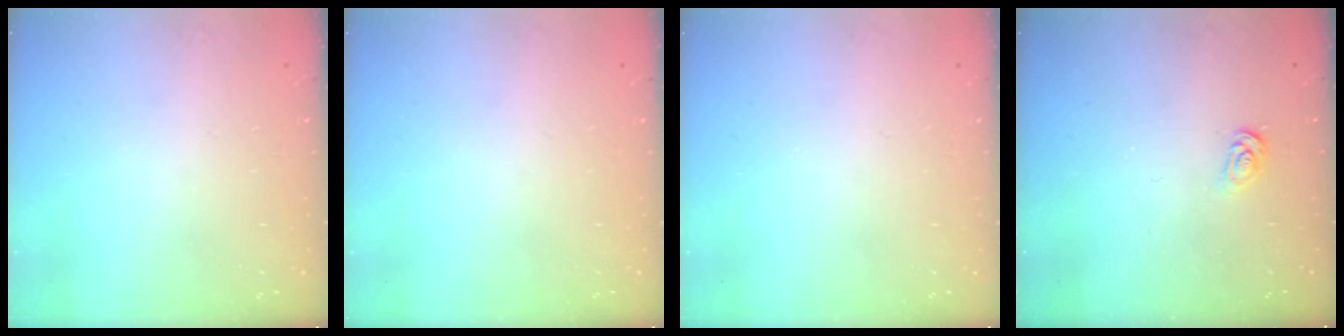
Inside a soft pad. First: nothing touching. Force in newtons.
{"total": 0.0}
{"total": 0.0}
{"total": 2.7, "press": 2.7, "slide": 0.3}